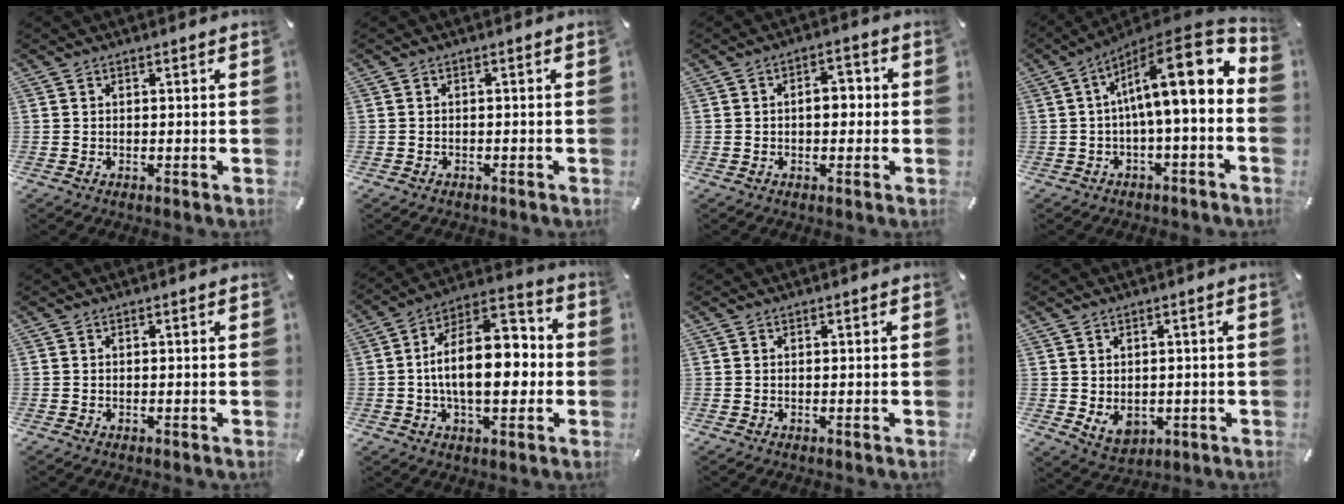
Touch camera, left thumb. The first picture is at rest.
{"total": 1.0, "force": [-0.8, 0.5, 0.4], "torque": [-0.009, 0.002, -0.018]}
{"total": 4.9, "force": [-0.4, 3.1, 3.8], "torque": [-0.049, 0.004, -0.016]}
{"total": 16.8, "force": [3.3, 4.1, 15.9], "torque": [-0.247, -0.033, 0.048]}
{"total": 0.0}
{"total": 17.2, "force": [-0.9, 9.8, 14.1], "torque": [-0.219, 0.004, -0.022]}
{"total": 0.0}
{"total": 5.2, "force": [-0.4, 4.3, 2.9], "torque": [-0.039, -0.005, -0.007]}